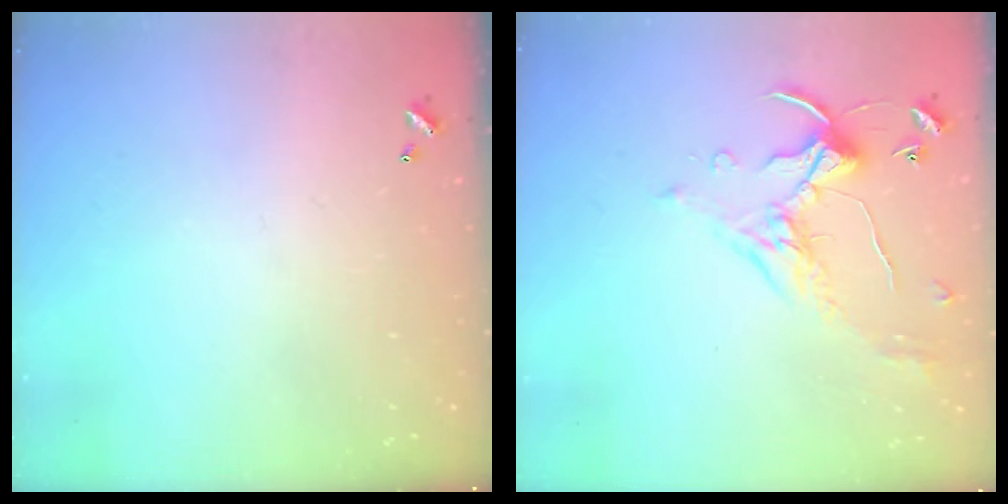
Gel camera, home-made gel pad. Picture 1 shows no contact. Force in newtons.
{"total": 1.6, "press": 1.2, "slide": 1.1}